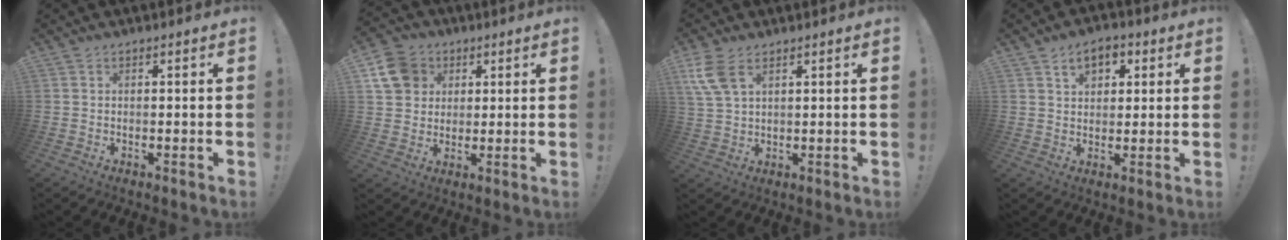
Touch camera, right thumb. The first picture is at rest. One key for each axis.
{"total": 11.5, "fx": 4.1, "fy": 9.9, "fz": 4.2, "tx": -0.064, "ty": -0.013, "tz": 0.085}
{"total": 7.6, "fx": 4.0, "fy": 3.9, "fz": 5.1, "tx": -0.109, "ty": -0.012, "tz": 0.078}
{"total": 6.9, "fx": 3.0, "fy": 4.8, "fz": 4.0, "tx": -0.049, "ty": -0.003, "tz": 0.051}